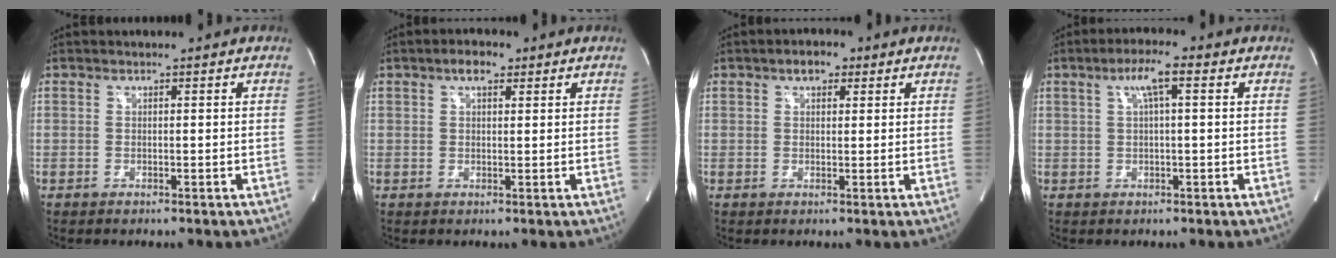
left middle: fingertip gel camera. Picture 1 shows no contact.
{"total": 2.9, "force": [1.8, 1.2, 1.9], "torque": [-0.038, 0.012, 0.028]}
{"total": 3.0, "force": [1.8, 1.6, 1.7], "torque": [-0.032, 0.014, 0.026]}
{"total": 4.5, "force": [1.7, 0.4, 4.1], "torque": [-0.076, 0.014, 0.028]}